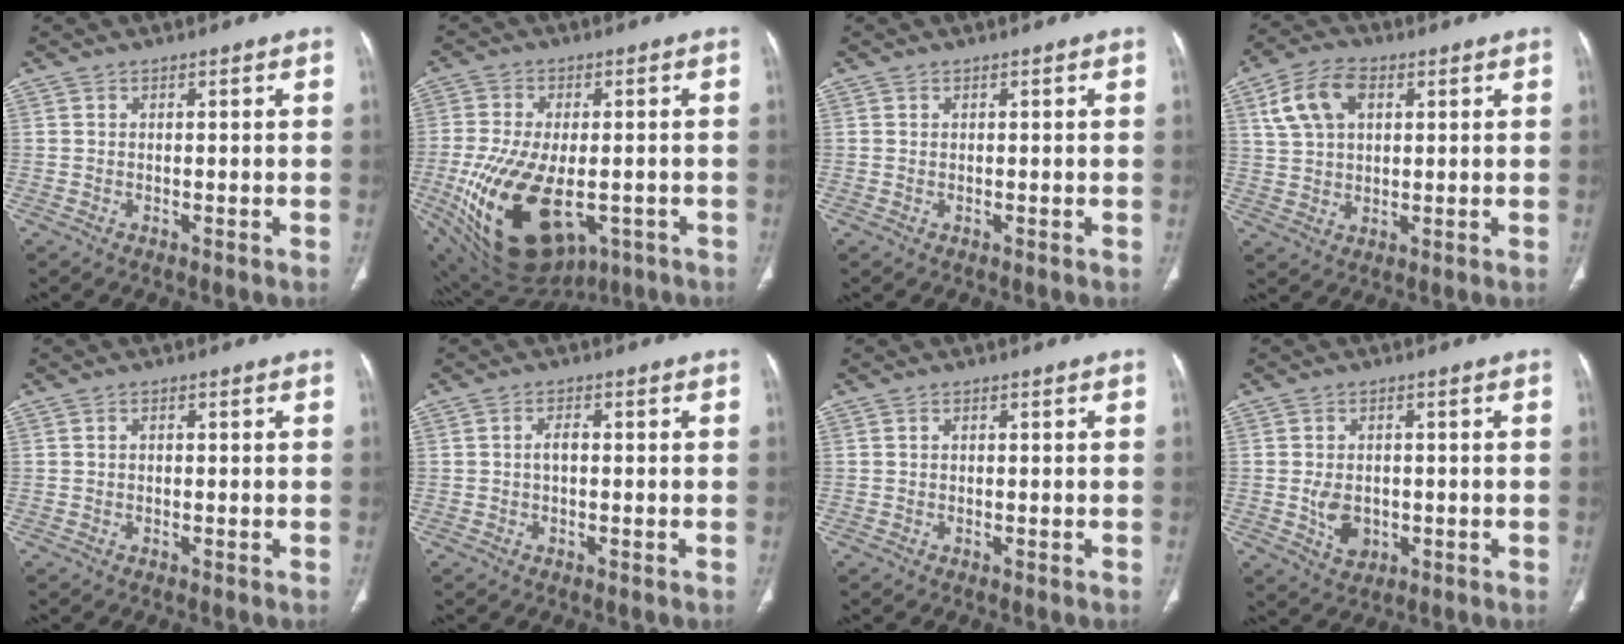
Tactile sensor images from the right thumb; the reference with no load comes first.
{"total": 21.6, "force": [-5.9, 12.1, 16.8], "torque": [-0.347, -0.016, -0.072]}
{"total": 0.0}
{"total": 9.7, "force": [3.5, 6.1, 6.6], "torque": [-0.122, 0.006, 0.065]}
{"total": 0.8, "force": [0.0, 0.6, 0.5], "torque": [-0.008, 0.004, -0.001]}
{"total": 2.0, "force": [-0.1, 1.1, 1.6], "torque": [-0.028, 0.007, -0.004]}
{"total": 0.0}
{"total": 5.2, "force": [-0.7, 3.9, 3.4], "torque": [-0.048, -0.003, -0.004]}